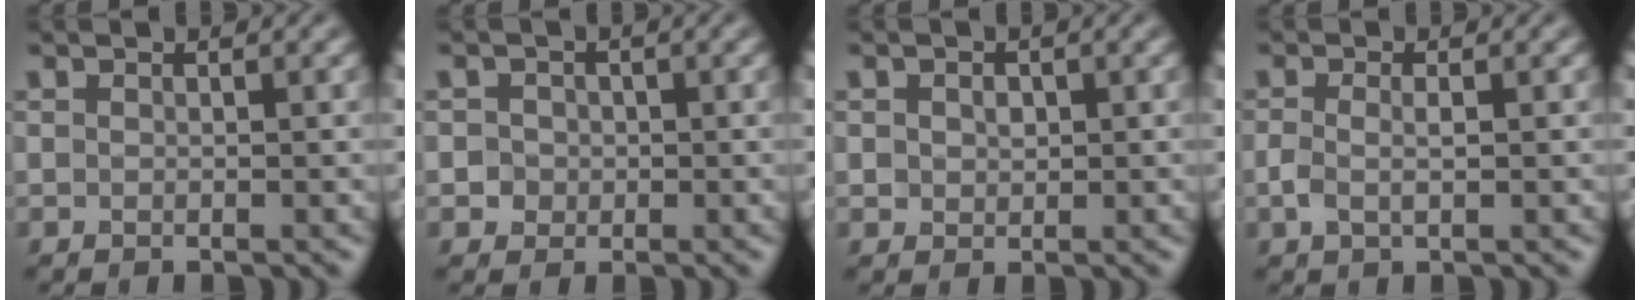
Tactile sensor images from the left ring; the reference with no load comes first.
{"total": 2.2, "force": [0.2, 2.1, 0.6], "torque": [0.008, 0.005, 0.000]}
{"total": 1.3, "force": [0.3, 1.1, 0.7], "torque": [-0.013, -0.001, 0.007]}
{"total": 1.6, "force": [-0.2, 0.6, 1.4], "torque": [-0.033, -0.002, -0.005]}